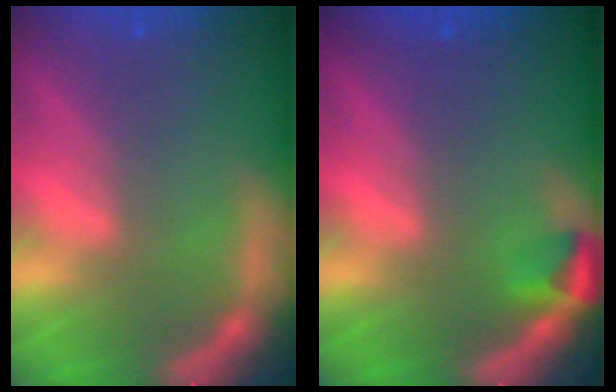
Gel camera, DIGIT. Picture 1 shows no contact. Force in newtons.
{"total": 1.9}